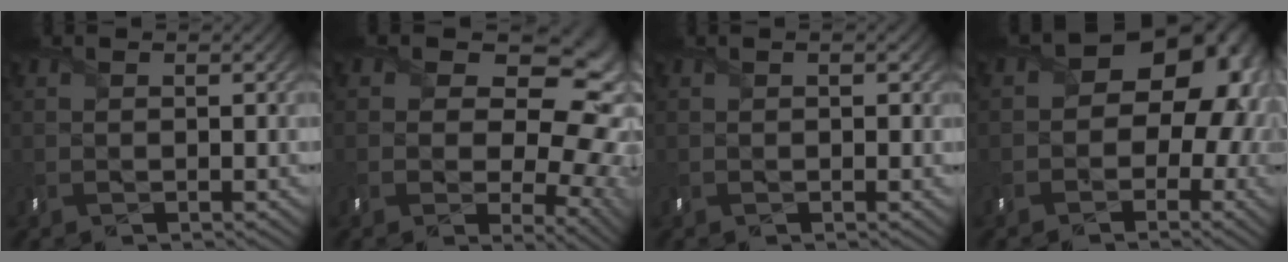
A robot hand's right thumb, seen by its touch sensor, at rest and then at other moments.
{"total": 16.7, "force": [2.7, 10.9, 12.3], "torque": [-0.142, -0.007, 0.071]}
{"total": 1.0, "force": [0.2, 0.7, 0.7], "torque": [-0.013, 0.000, 0.002]}
{"total": 13.4, "force": [-0.6, 10.3, 8.6], "torque": [-0.079, -0.009, -0.037]}